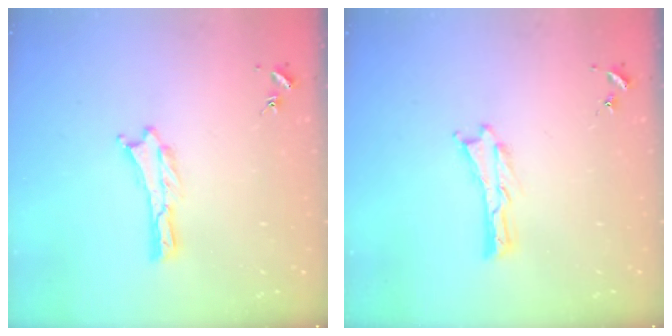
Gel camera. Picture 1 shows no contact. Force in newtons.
{"total": 0.0}